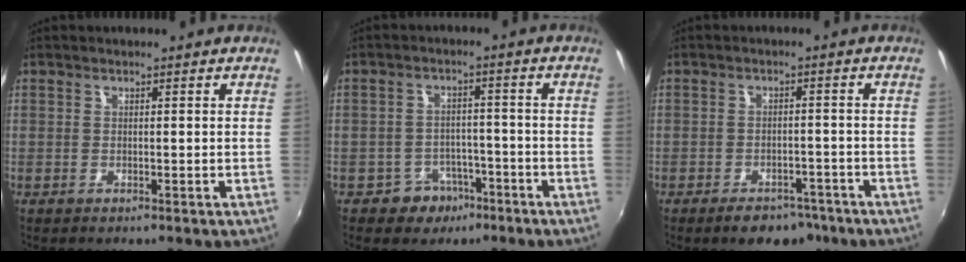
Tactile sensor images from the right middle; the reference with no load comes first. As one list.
[{"total": 5.9, "force": [-3.7, 4.5, 1.1], "torque": [-0.030, 0.016, -0.046]}, {"total": 7.2, "force": [-5.2, 4.0, 3.0], "torque": [-0.065, 0.004, -0.063]}]